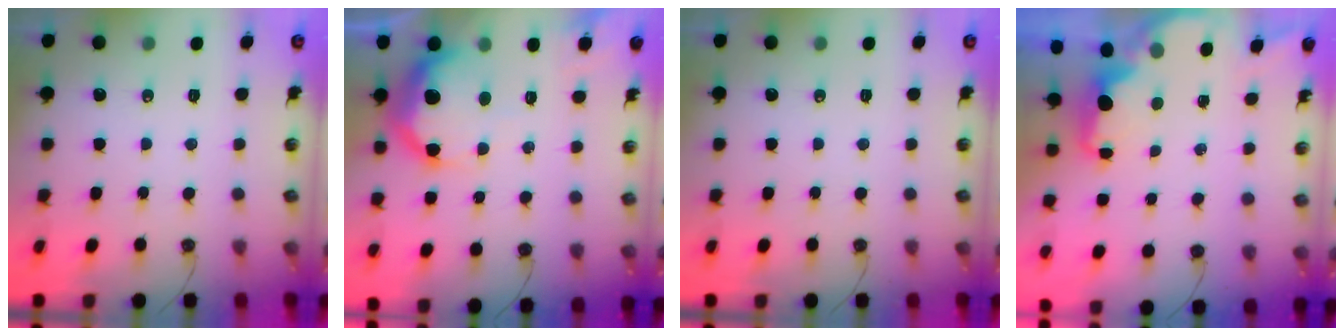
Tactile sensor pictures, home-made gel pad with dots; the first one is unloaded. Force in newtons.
{"total": 18.8, "press": 18.7, "slide": 1.5}
{"total": 0.0}
{"total": 2.1, "press": 2.0, "slide": 0.8}